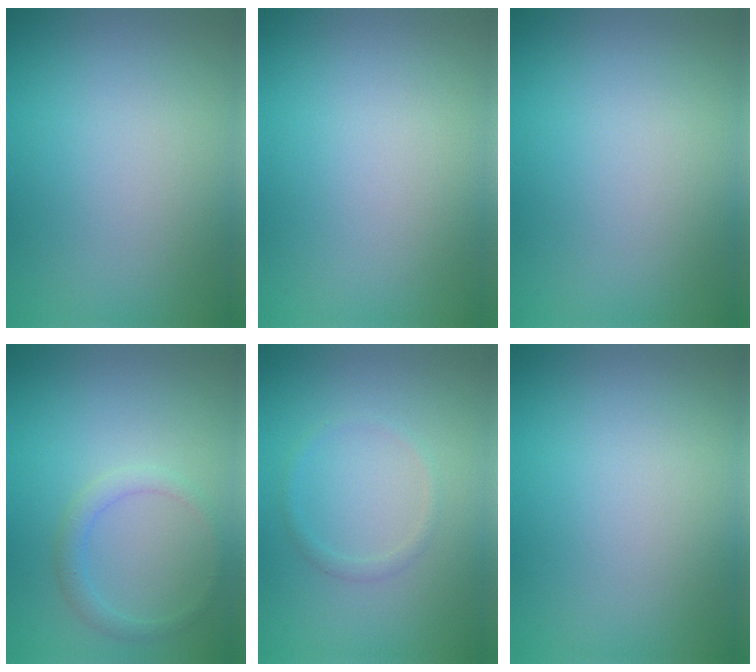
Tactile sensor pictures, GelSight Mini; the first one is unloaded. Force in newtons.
{"total": 0.0}
{"total": 0.0}
{"total": 1.7, "press": 1.7, "slide": 0.1}
{"total": 1.0, "press": 1.0, "slide": 0.0}
{"total": 0.0}